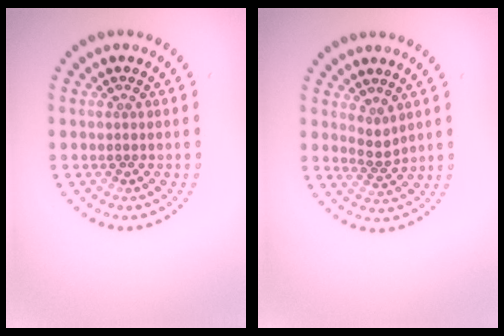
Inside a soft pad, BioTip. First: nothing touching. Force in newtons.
{"total": 1.5, "press": 1.0, "slide": 1.0}